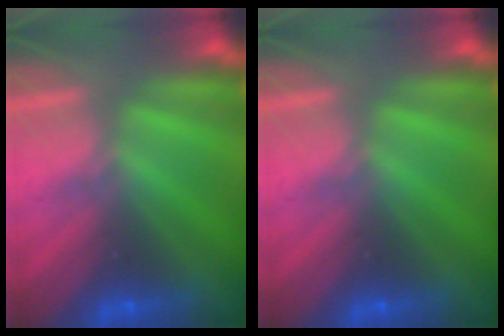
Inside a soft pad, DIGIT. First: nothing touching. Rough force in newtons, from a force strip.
{"total": 0.0}